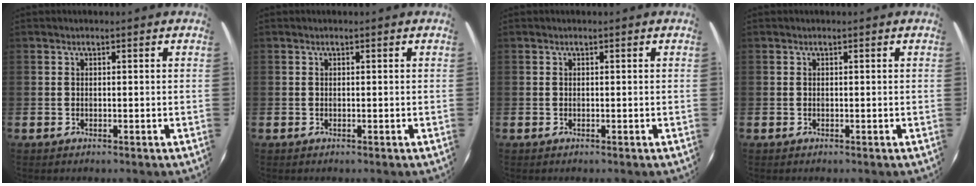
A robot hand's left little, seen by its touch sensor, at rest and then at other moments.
{"total": 0.0}
{"total": 0.0}
{"total": 0.0}